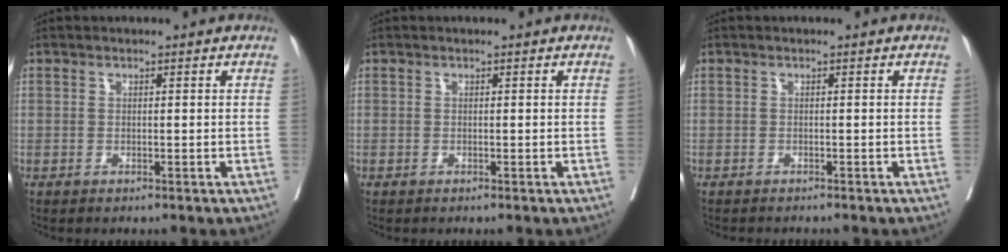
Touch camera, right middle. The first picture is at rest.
{"total": 0.0}
{"total": 2.2, "force": [-2.1, 0.3, 0.6], "torque": [-0.011, -0.004, -0.026]}